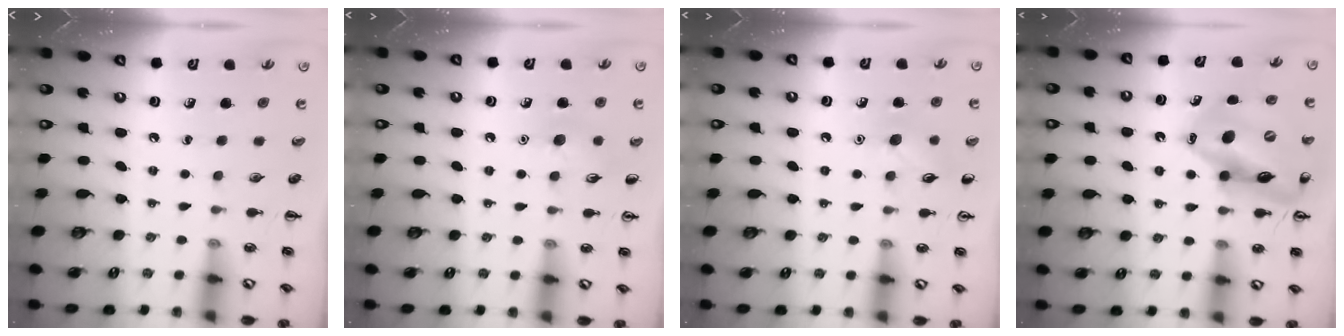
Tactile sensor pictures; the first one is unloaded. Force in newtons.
{"total": 6.4, "press": 6.3, "slide": 1.4}
{"total": 8.0, "press": 7.8, "slide": 1.9}
{"total": 16.5, "press": 16.2, "slide": 2.7}